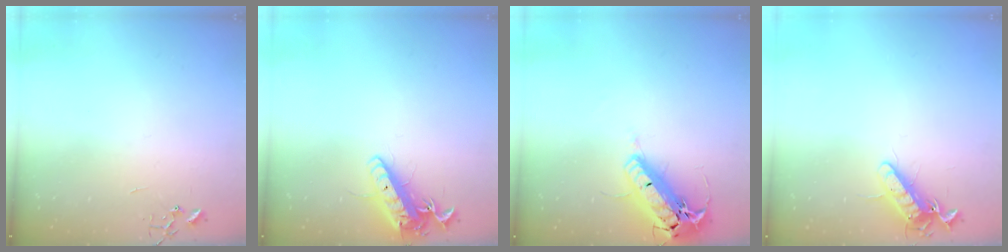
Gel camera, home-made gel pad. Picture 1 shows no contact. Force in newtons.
{"total": 14.7, "press": 14.4, "slide": 2.8}
{"total": 22.0, "press": 21.5, "slide": 4.5}
{"total": 11.7, "press": 11.6, "slide": 1.7}